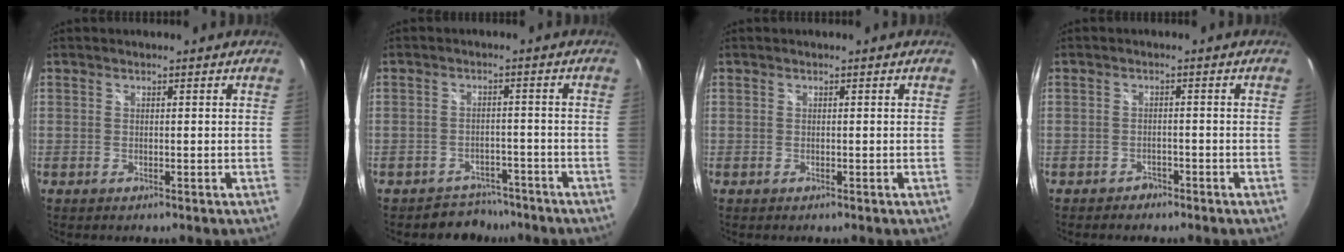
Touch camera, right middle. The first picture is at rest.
{"total": 5.7, "force": [-4.7, 3.3, -0.2], "torque": [-0.003, 0.015, -0.068]}
{"total": 0.0}
{"total": 2.3, "force": [-1.9, 1.3, 0.3], "torque": [-0.011, -0.002, -0.032]}